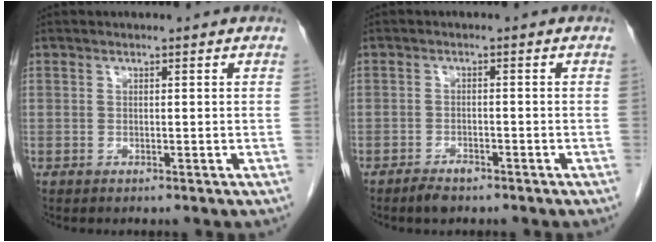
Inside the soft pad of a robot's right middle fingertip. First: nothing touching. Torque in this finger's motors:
{"motor_torque": [-0.17, -0.41, 0.00, 0.00]}